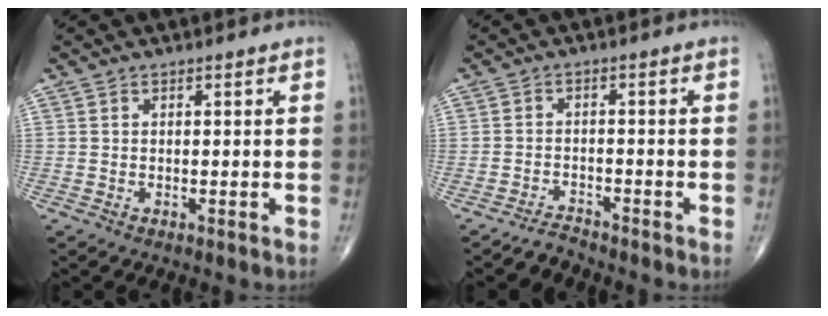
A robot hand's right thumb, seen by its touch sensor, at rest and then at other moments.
{"total": 2.4, "force": [-2.3, 0.3, -0.5], "torque": [0.008, 0.008, -0.042]}